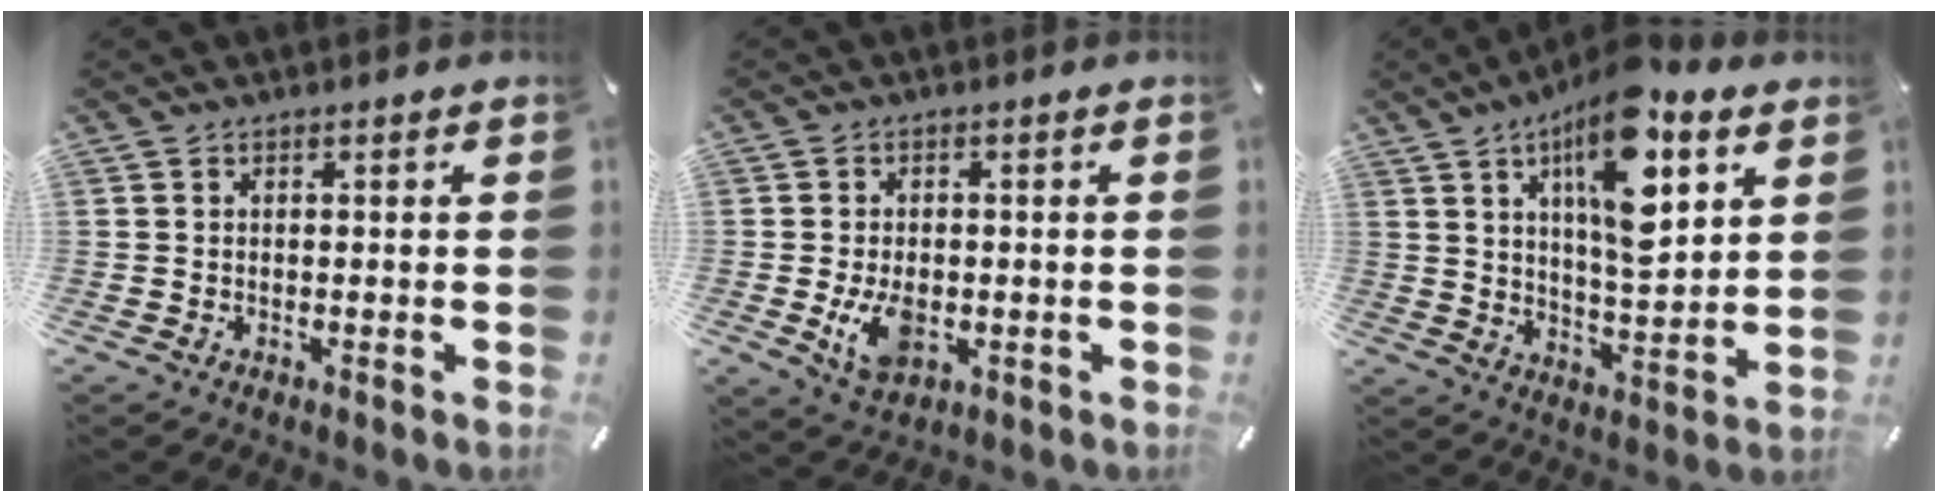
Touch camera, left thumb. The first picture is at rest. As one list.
[{"total": 7.2, "force": [-1.3, 4.8, 5.2], "torque": [-0.110, -0.003, -0.024]}, {"total": 17.1, "force": [8.3, 6.7, 13.4], "torque": [-0.219, -0.032, 0.132]}]